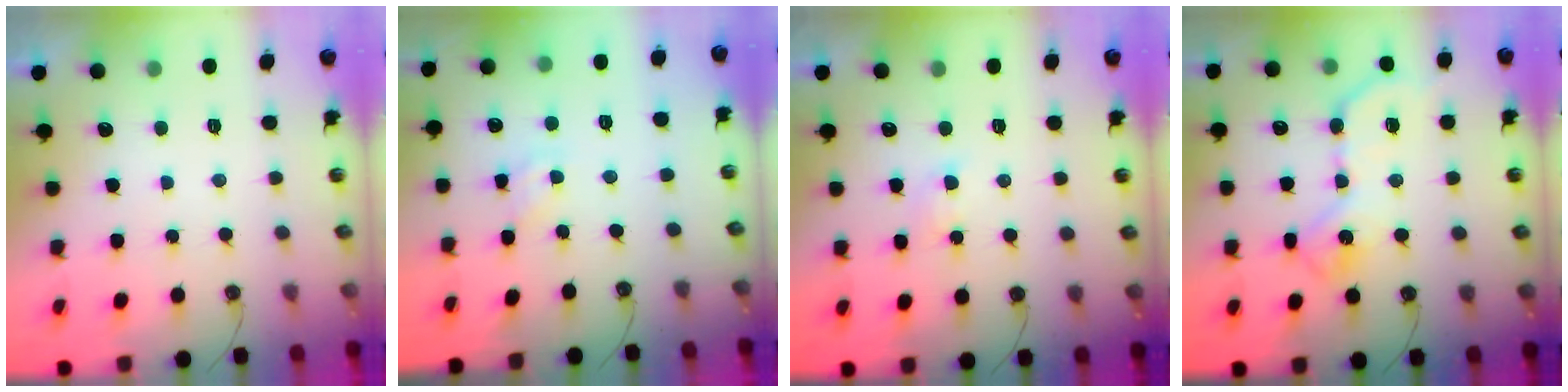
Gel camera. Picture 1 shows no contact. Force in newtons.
{"total": 1.6, "press": 1.6, "slide": 0.2}
{"total": 2.9, "press": 2.9, "slide": 0.5}
{"total": 11.9, "press": 11.8, "slide": 0.2}